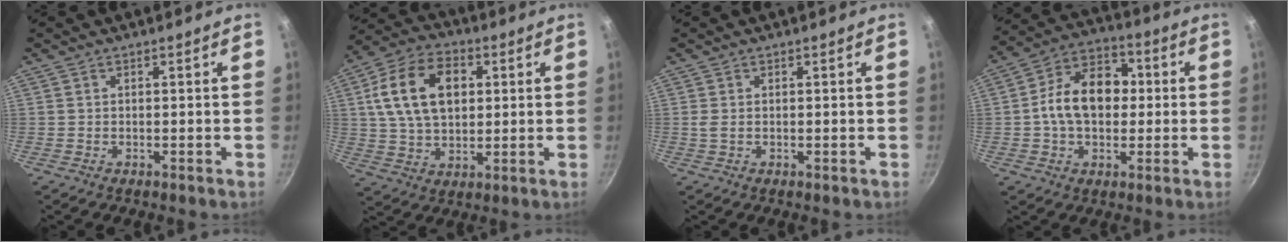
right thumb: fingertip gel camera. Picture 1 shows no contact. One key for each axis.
{"total": 16.3, "fx": 3.8, "fy": 10.9, "fz": 11.5, "tx": -0.187, "ty": 0.006, "tz": 0.059}
{"total": 1.0, "fx": 0.0, "fy": 0.3, "fz": 1.0, "tx": -0.023, "ty": -0.002, "tz": 0.001}
{"total": 14.3, "fx": 0.4, "fy": 10.1, "fz": 10.2, "tx": -0.130, "ty": 0.030, "tz": -0.011}